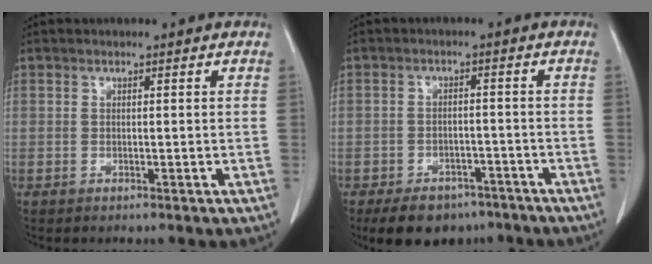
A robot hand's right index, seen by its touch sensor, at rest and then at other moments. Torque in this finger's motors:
{"motor_torque": [-0.48, -0.48, -0.16, -0.07]}